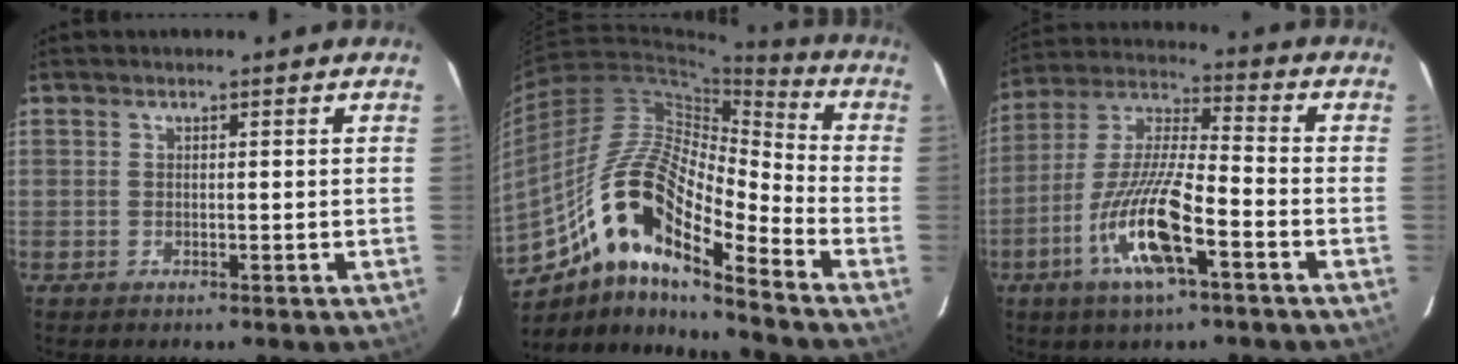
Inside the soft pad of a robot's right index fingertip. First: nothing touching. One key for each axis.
{"total": 16.5, "fx": -9.2, "fy": 3.8, "fz": 13.1, "tx": -0.252, "ty": 0.032, "tz": -0.156}
{"total": 14.2, "fx": -6.0, "fy": 2.2, "fz": 12.7, "tx": -0.261, "ty": -0.007, "tz": -0.112}